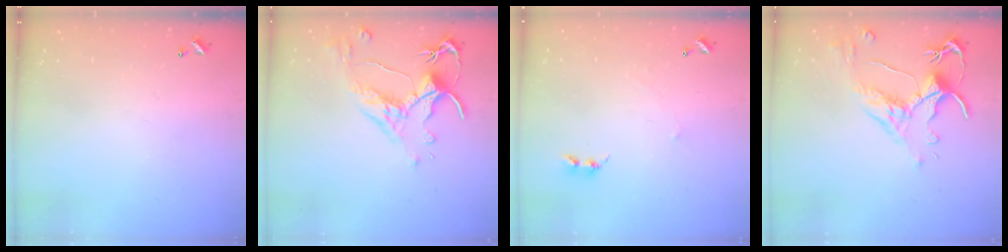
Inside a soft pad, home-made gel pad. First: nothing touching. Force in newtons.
{"total": 2.5, "press": 2.1, "slide": 1.2}
{"total": 2.3, "press": 2.3, "slide": 0.3}
{"total": 2.5, "press": 2.1, "slide": 1.4}